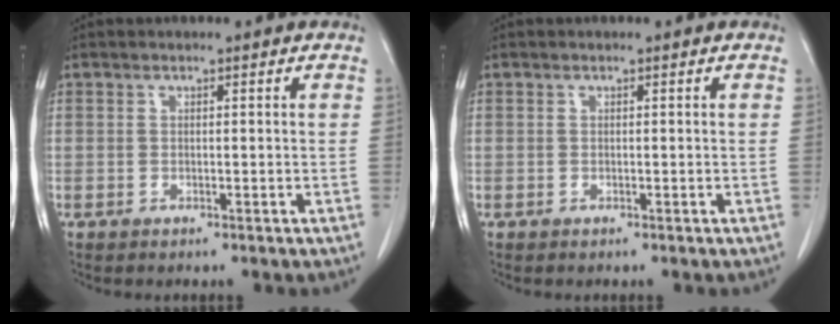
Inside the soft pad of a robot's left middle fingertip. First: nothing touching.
{"total": 0.0}